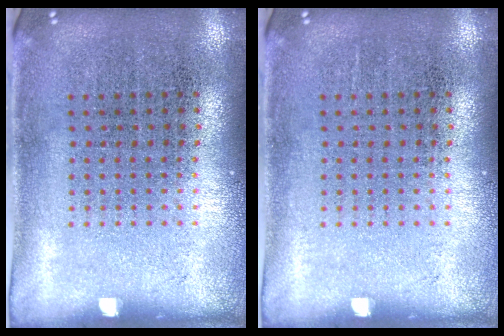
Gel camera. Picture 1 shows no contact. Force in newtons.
{"total": 0.0}